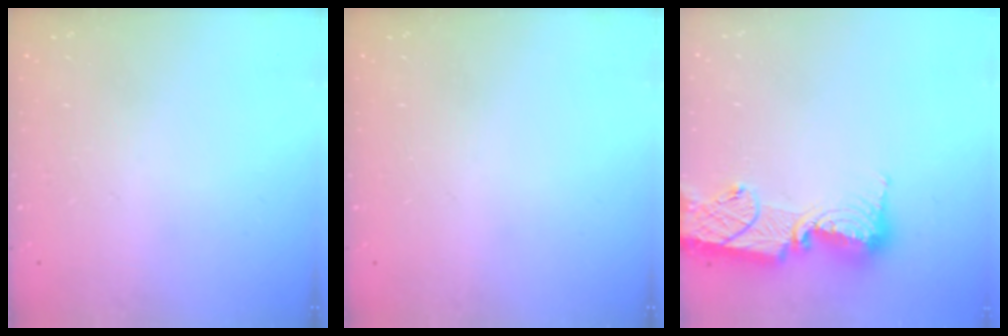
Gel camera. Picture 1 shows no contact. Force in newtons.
{"total": 0.0}
{"total": 16.0, "press": 15.9, "slide": 1.4}